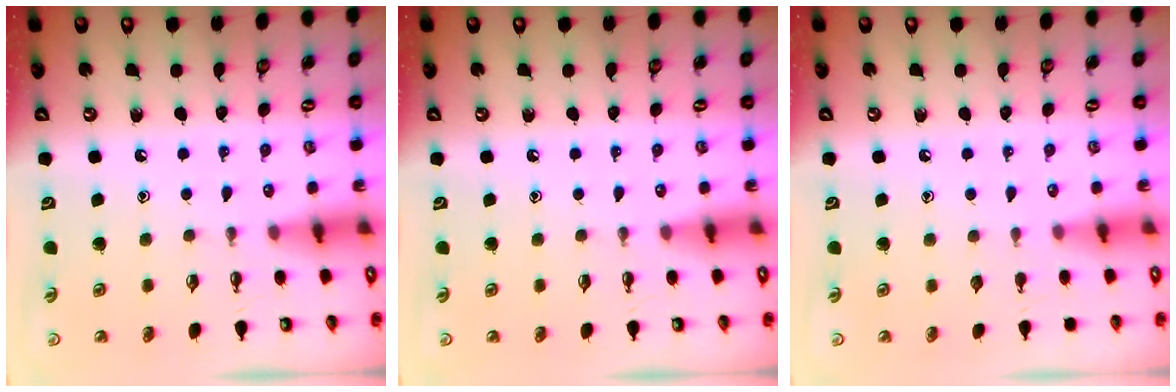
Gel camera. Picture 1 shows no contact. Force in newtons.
{"total": 0.0}
{"total": 0.0}